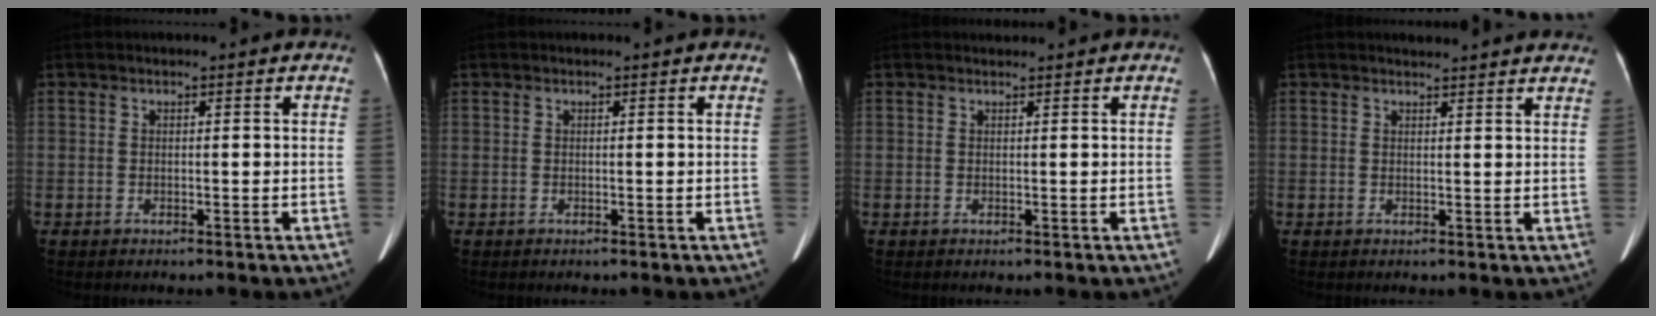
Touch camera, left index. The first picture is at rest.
{"total": 0.0}
{"total": 0.6, "force": [0.5, 0.0, -0.1], "torque": [-0.006, 0.003, 0.009]}
{"total": 8.8, "force": [8.4, 1.1, 2.5], "torque": [-0.021, 0.013, 0.081]}